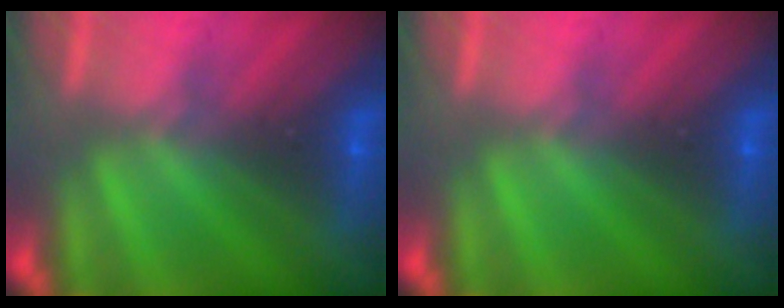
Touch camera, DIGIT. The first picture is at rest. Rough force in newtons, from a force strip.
{"total": 0.0}